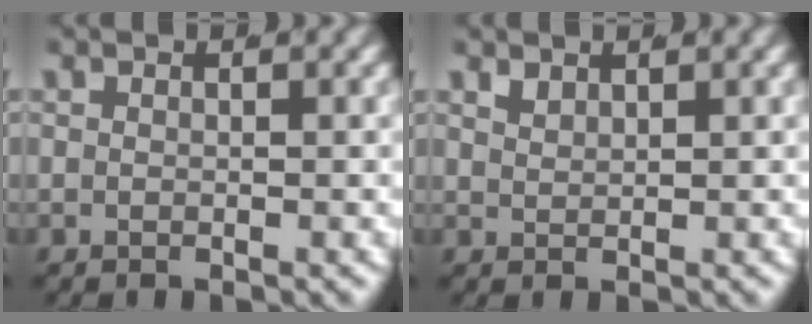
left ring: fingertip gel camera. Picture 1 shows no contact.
{"total": 1.2, "force": [1.1, -0.2, 0.2], "torque": [-0.006, -0.007, 0.033]}